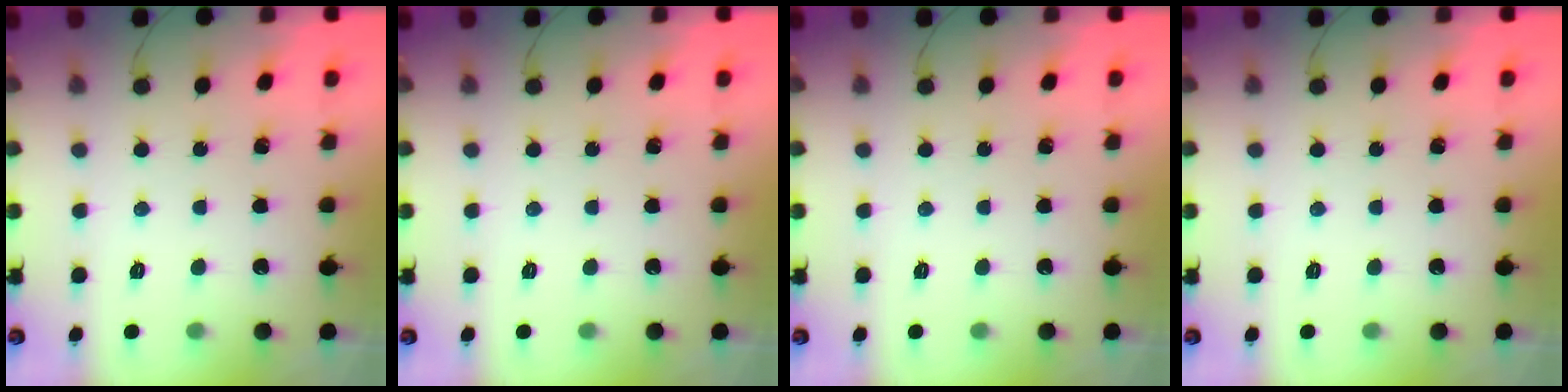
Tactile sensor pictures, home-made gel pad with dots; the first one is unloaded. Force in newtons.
{"total": 0.0}
{"total": 0.0}
{"total": 0.0}